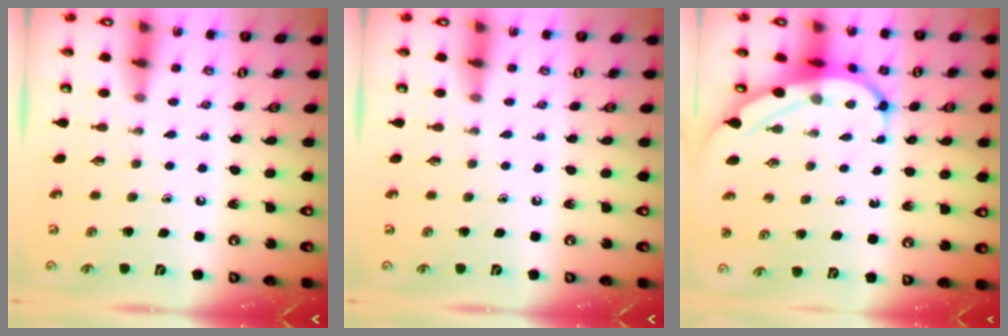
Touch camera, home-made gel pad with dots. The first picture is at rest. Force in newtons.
{"total": 0.0}
{"total": 6.7, "press": 6.6, "slide": 0.8}